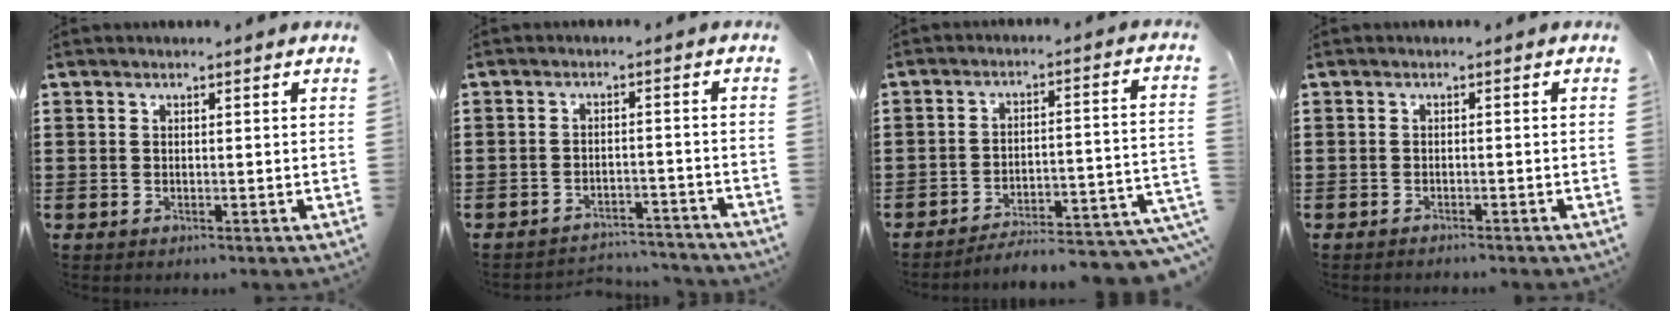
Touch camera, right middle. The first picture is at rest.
{"total": 3.3, "force": [-3.3, 0.2, -0.1], "torque": [-0.007, -0.001, -0.070]}
{"total": 5.8, "force": [-5.5, 0.1, 2.0], "torque": [-0.029, -0.013, -0.107]}
{"total": 0.9, "force": [-0.8, -0.1, 0.1], "torque": [-0.005, -0.002, -0.017]}